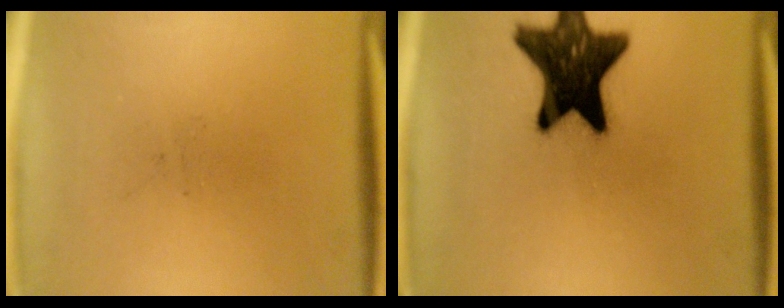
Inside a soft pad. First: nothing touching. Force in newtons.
{"total": 18.2}